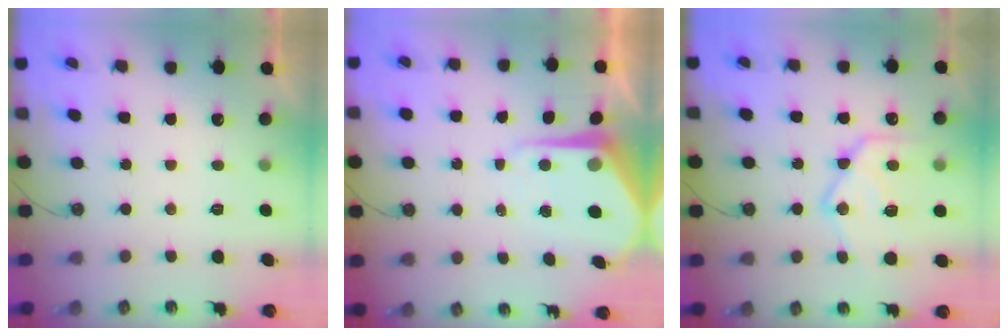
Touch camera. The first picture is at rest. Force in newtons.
{"total": 6.7, "press": 6.7, "slide": 0.6}
{"total": 18.2, "press": 18.1, "slide": 1.8}